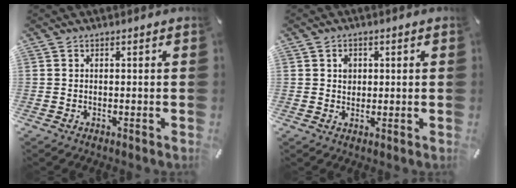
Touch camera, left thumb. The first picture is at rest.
{"total": 2.9, "force": [0.5, 2.6, 1.2], "torque": [-0.010, -0.001, 0.004]}